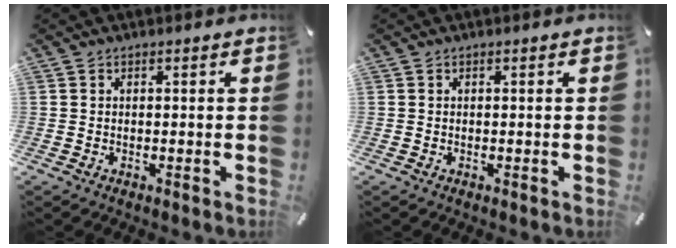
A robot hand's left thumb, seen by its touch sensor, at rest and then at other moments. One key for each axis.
{"total": 0.0}